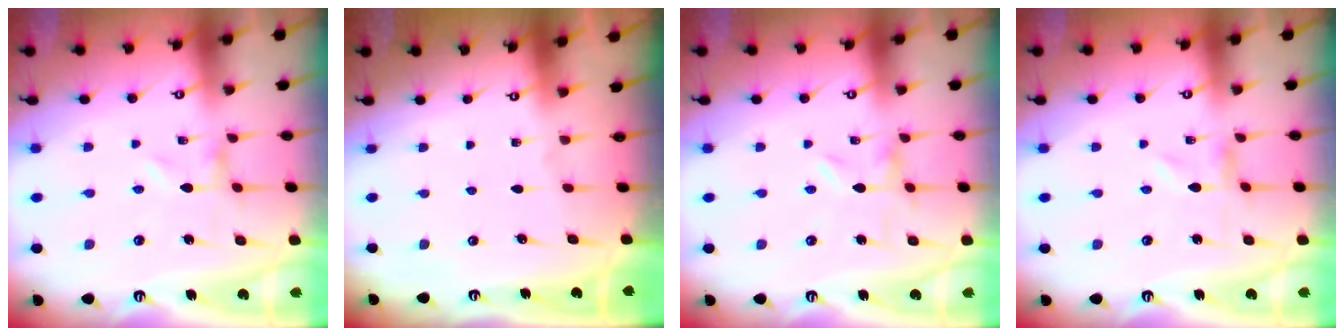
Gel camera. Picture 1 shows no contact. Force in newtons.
{"total": 0.0}
{"total": 0.5, "press": 0.5, "slide": 0.0}
{"total": 0.0}